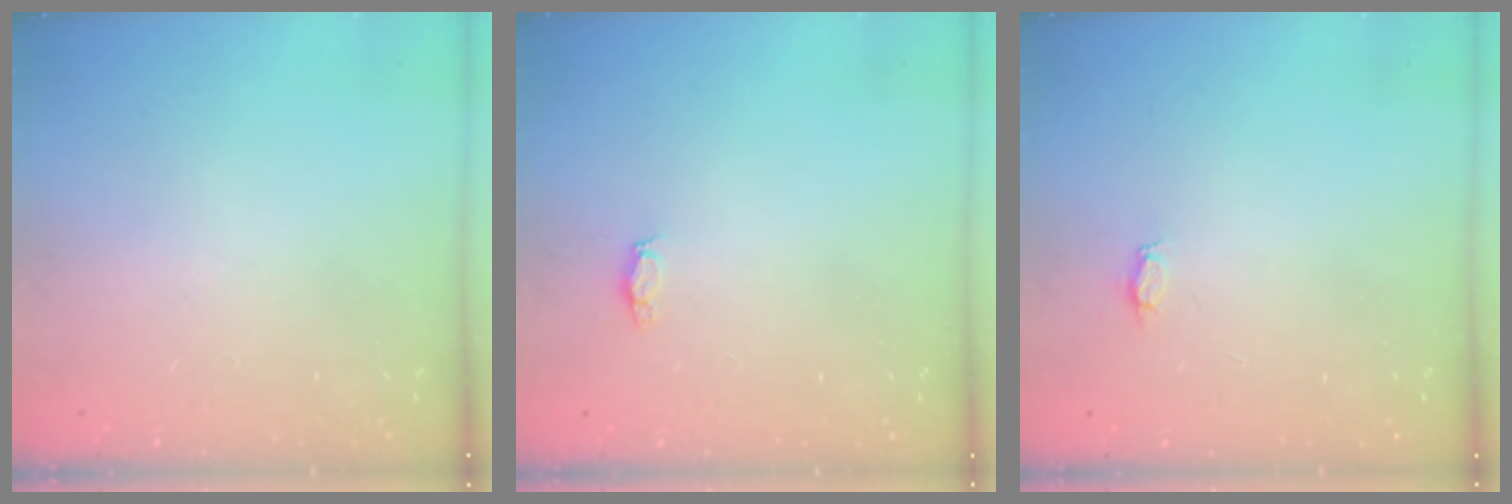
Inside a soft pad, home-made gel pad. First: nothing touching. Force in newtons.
{"total": 2.9, "press": 2.9, "slide": 0.4}
{"total": 2.9, "press": 2.9, "slide": 0.4}